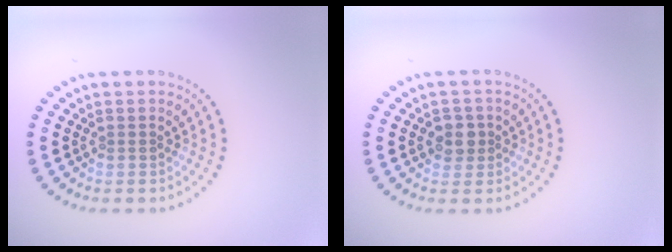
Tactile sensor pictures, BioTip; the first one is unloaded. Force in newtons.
{"total": 1.9, "press": 1.8, "slide": 0.7}